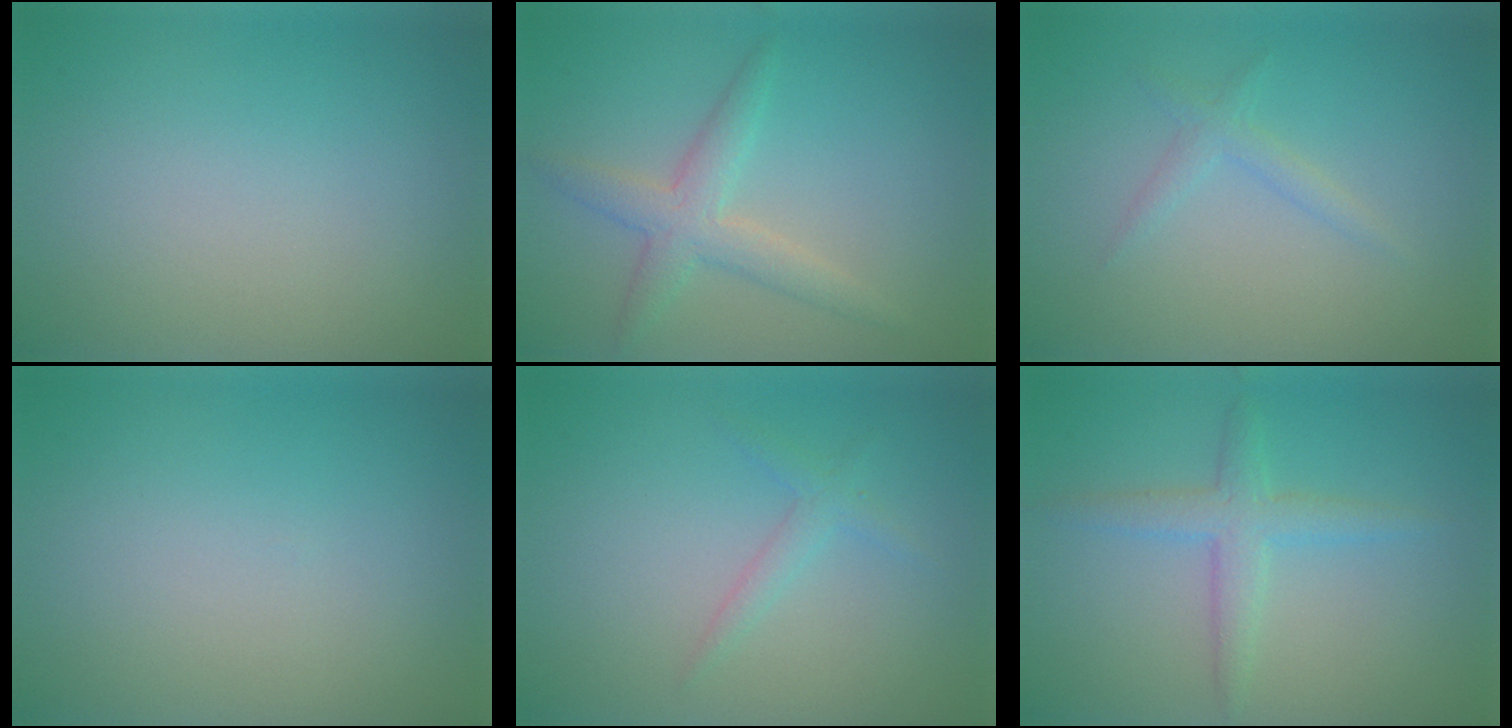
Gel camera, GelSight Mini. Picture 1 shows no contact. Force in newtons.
{"total": 3.1, "press": 3.1, "slide": 0.2}
{"total": 1.3, "press": 1.3, "slide": 0.0}
{"total": 0.0}
{"total": 1.4, "press": 1.4, "slide": 0.0}
{"total": 2.7, "press": 2.7, "slide": 0.1}